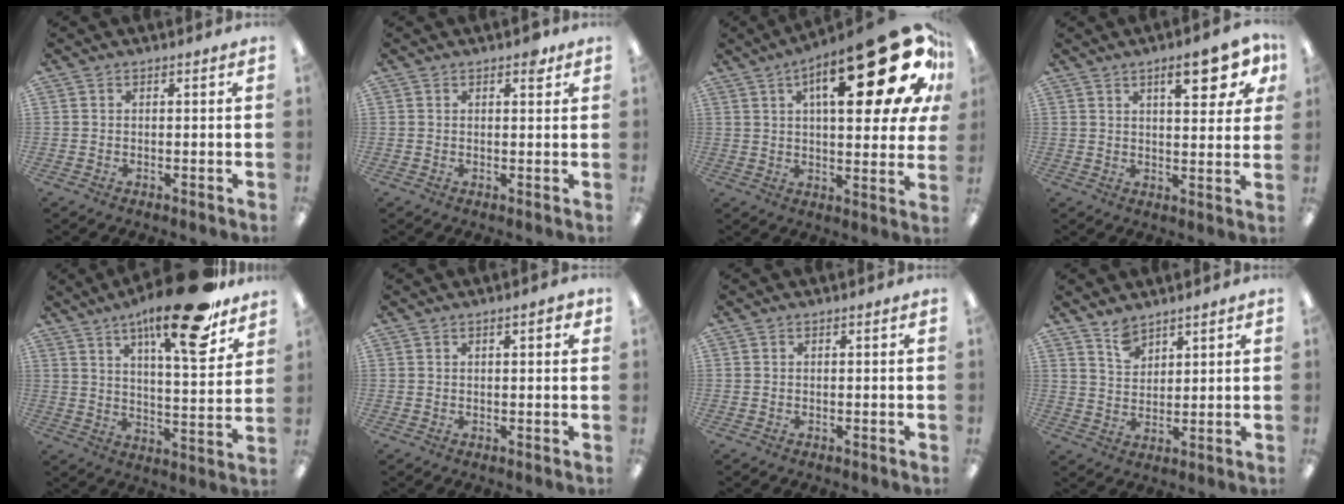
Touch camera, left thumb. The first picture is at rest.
{"total": 2.4, "force": [1.5, 1.2, 1.5], "torque": [-0.007, -0.005, 0.020]}
{"total": 26.9, "force": [12.0, 8.9, 22.4], "torque": [-0.314, -0.057, 0.185]}
{"total": 10.8, "force": [5.6, 3.7, 8.5], "torque": [-0.109, -0.022, 0.086]}
{"total": 19.6, "force": [13.4, 4.3, 13.6], "torque": [-0.209, -0.076, 0.208]}
{"total": 2.7, "force": [1.2, 0.7, 2.3], "torque": [-0.031, -0.002, 0.016]}
{"total": 0.0}
{"total": 5.4, "force": [4.5, 2.6, 1.5], "torque": [-0.034, -0.020, 0.085]}